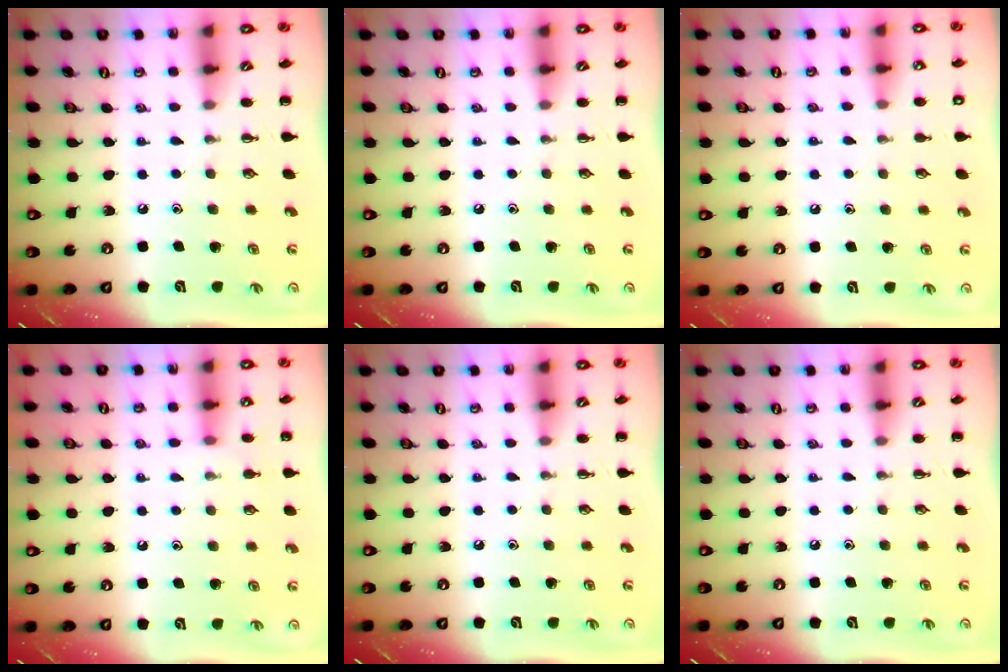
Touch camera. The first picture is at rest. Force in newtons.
{"total": 0.0}
{"total": 6.4, "press": 6.2, "slide": 1.7}
{"total": 5.4, "press": 5.2, "slide": 1.5}
{"total": 0.0}
{"total": 0.0}